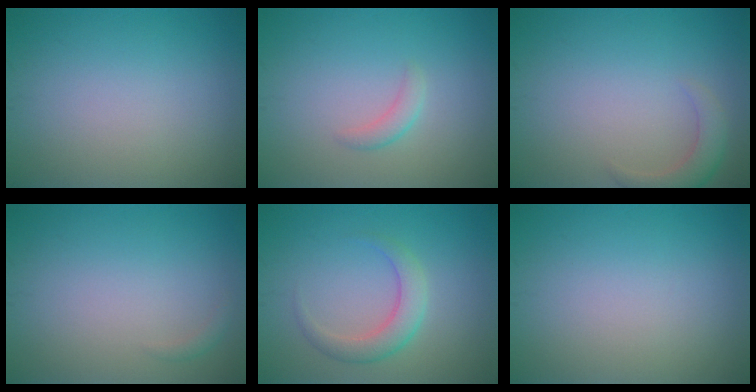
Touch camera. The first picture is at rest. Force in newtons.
{"total": 1.3, "press": 1.3, "slide": 0.1}
{"total": 2.5, "press": 2.5, "slide": 0.3}
{"total": 0.6, "press": 0.6, "slide": 0.1}
{"total": 2.8, "press": 2.8, "slide": 0.2}
{"total": 0.0}